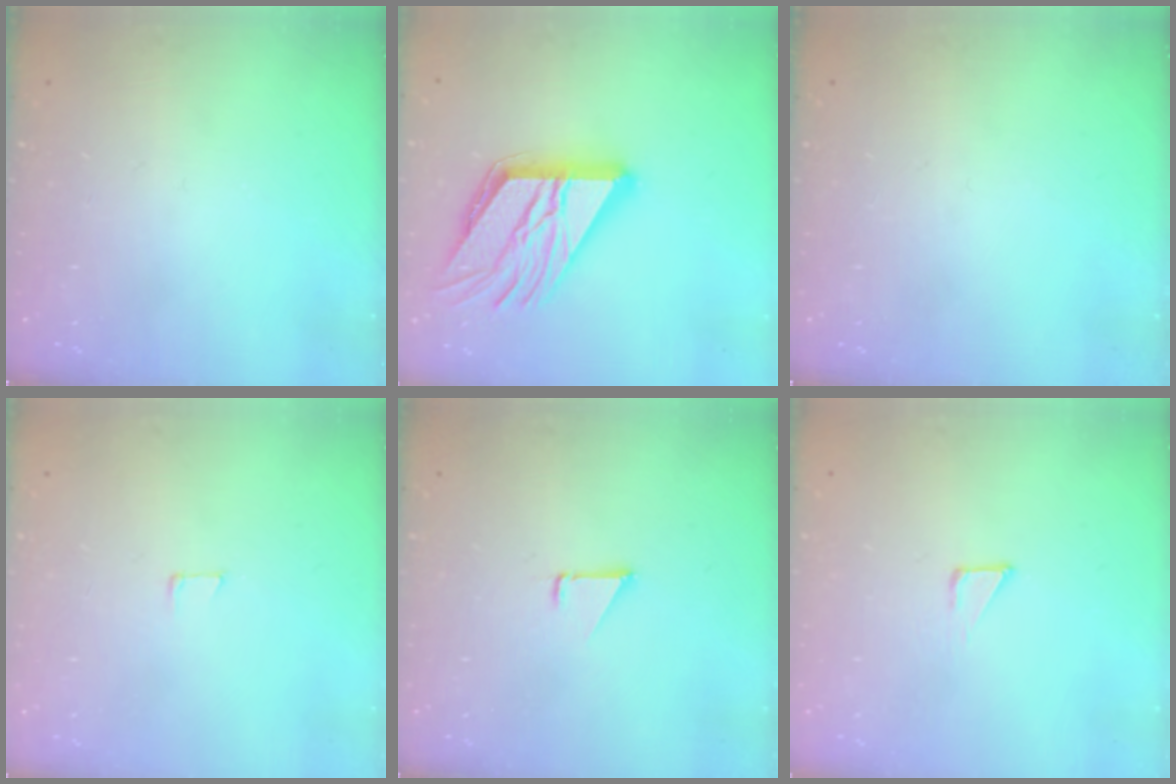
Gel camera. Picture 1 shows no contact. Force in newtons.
{"total": 18.6, "press": 18.5, "slide": 2.2}
{"total": 0.0}
{"total": 4.3, "press": 4.3, "slide": 0.4}
{"total": 1.5, "press": 1.5, "slide": 0.1}
{"total": 2.1, "press": 2.1, "slide": 0.1}